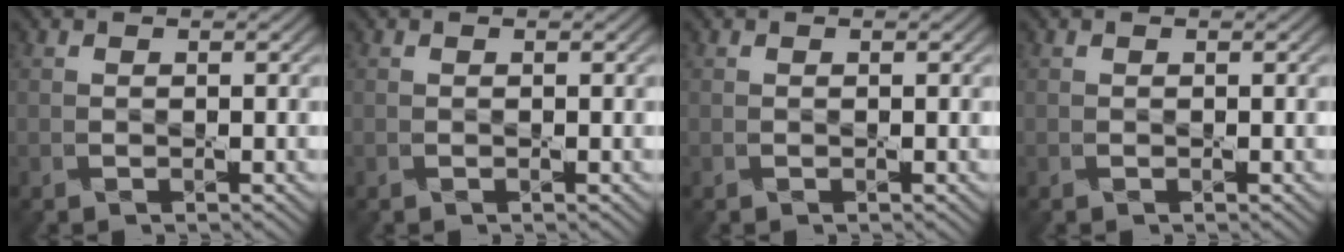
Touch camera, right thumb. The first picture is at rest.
{"total": 0.0}
{"total": 0.0}
{"total": 0.0}